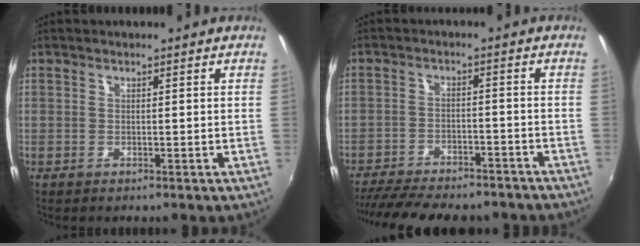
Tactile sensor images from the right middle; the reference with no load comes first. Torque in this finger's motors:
{"motor_torque": [1.11, -1.03, 0.64, 0.21]}